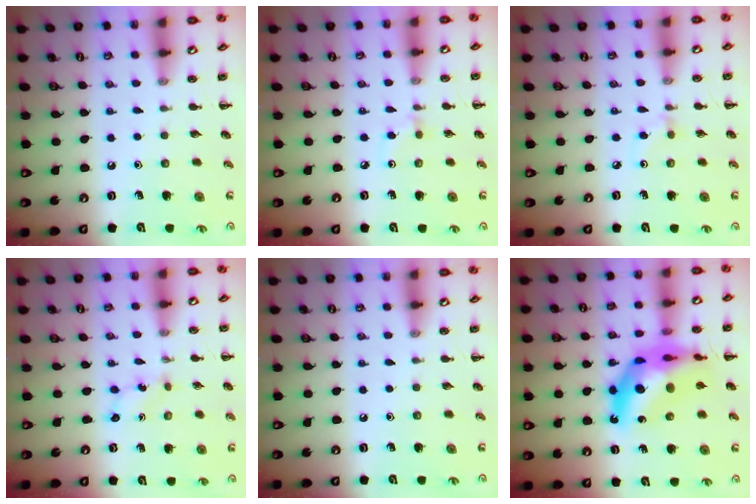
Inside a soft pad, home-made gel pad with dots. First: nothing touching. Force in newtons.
{"total": 2.7, "press": 2.5, "slide": 1.0}
{"total": 2.7, "press": 2.5, "slide": 1.0}
{"total": 1.7, "press": 1.6, "slide": 0.6}
{"total": 0.0}
{"total": 17.5, "press": 16.8, "slide": 4.8}